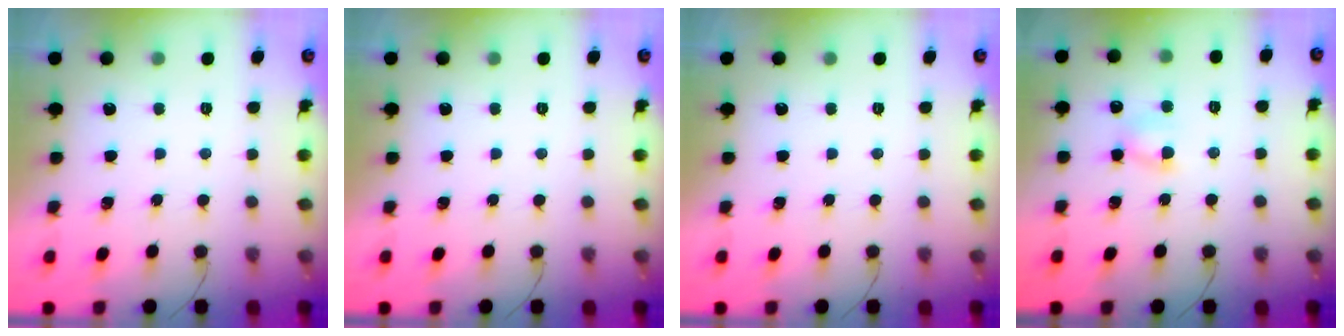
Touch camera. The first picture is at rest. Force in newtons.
{"total": 0.0}
{"total": 0.0}
{"total": 5.5, "press": 5.3, "slide": 1.4}